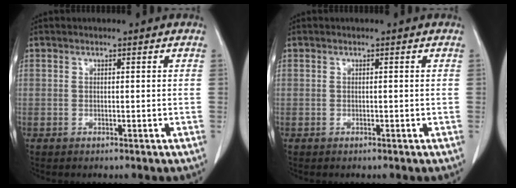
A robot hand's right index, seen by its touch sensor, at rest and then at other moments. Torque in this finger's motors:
{"motor_torque": [-0.05, 0.01, 0.01, -0.01]}